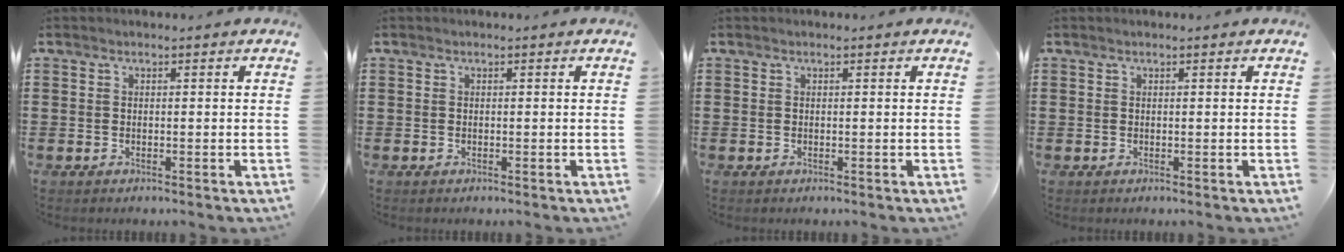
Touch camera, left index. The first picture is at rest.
{"total": 0.0}
{"total": 0.0}
{"total": 0.0}